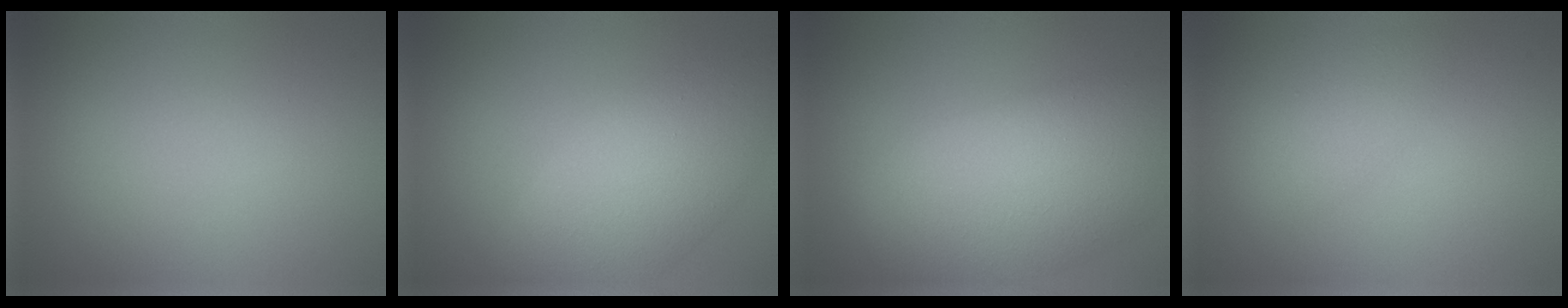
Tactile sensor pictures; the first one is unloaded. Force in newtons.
{"total": 6.6, "press": 6.6, "slide": 0.4}
{"total": 11.1, "press": 11.0, "slide": 0.4}
{"total": 2.0, "press": 2.0, "slide": 0.1}